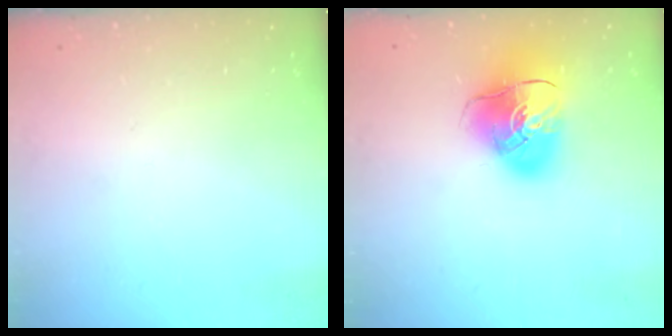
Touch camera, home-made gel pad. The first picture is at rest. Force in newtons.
{"total": 12.3, "press": 12.2, "slide": 1.9}